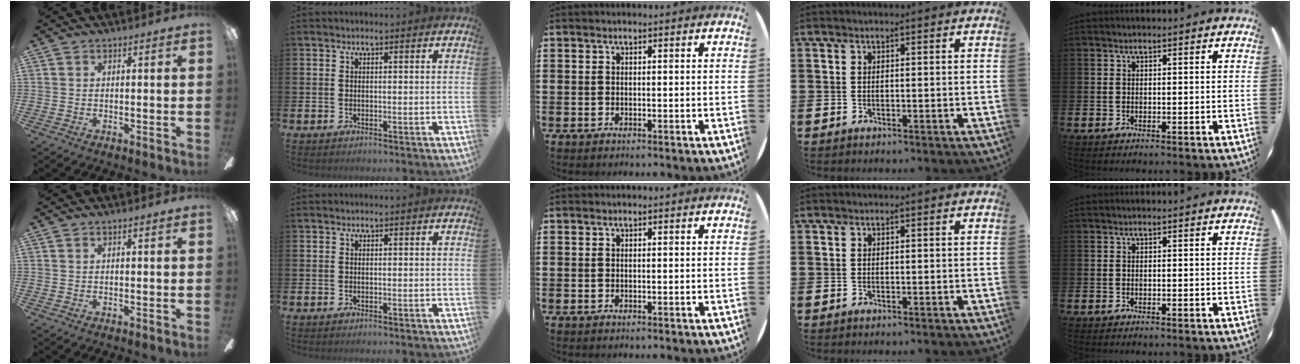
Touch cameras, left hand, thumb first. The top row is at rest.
{}